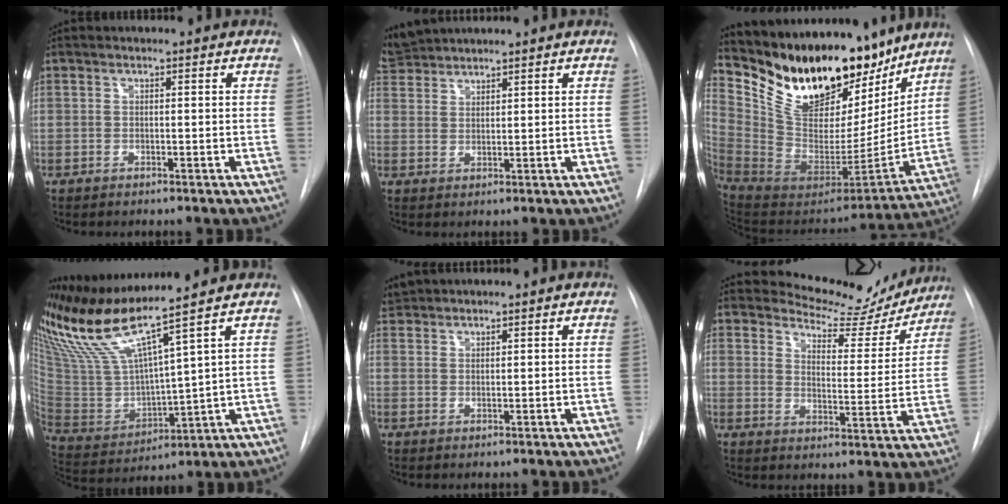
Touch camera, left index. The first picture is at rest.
{"total": 4.3, "force": [4.3, -0.2, -0.2], "torque": [-0.009, 0.022, 0.091]}
{"total": 26.6, "force": [21.2, 10.6, 12.1], "torque": [-0.218, -0.020, 0.347]}
{"total": 14.0, "force": [11.5, -2.2, 7.6], "torque": [-0.156, -0.013, 0.236]}
{"total": 2.6, "force": [2.6, 0.0, -0.2], "torque": [-0.007, 0.018, 0.059]}
{"total": 13.6, "force": [13.1, 3.2, 1.6], "torque": [-0.014, -0.035, 0.162]}